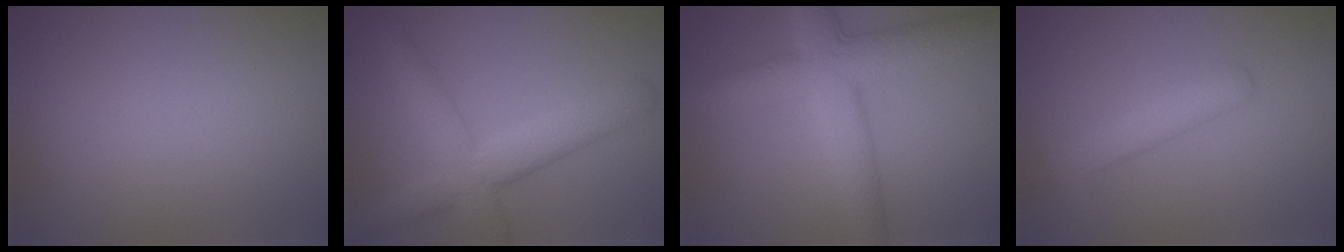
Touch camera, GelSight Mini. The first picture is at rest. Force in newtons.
{"total": 5.5, "press": 5.5, "slide": 0.5}
{"total": 6.7, "press": 6.7, "slide": 0.1}
{"total": 2.6, "press": 2.6, "slide": 0.1}